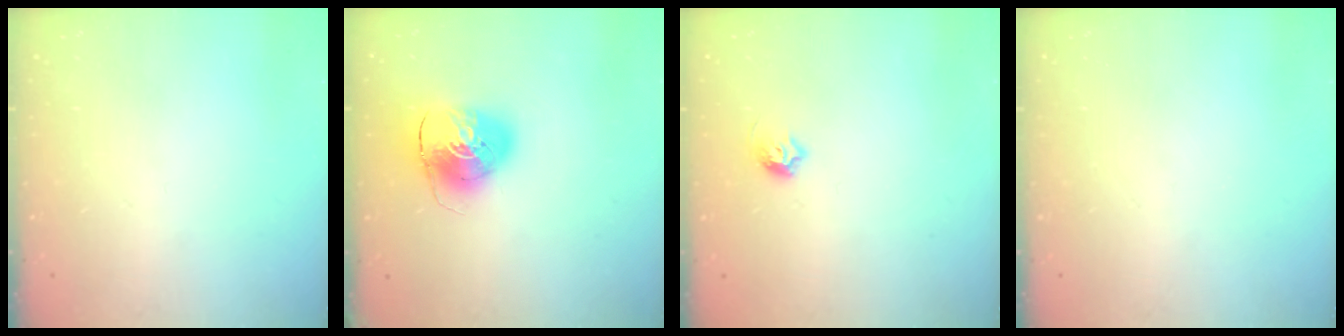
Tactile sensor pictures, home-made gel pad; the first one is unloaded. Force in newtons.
{"total": 10.4, "press": 10.3, "slide": 1.8}
{"total": 5.7, "press": 5.6, "slide": 1.0}
{"total": 0.0}